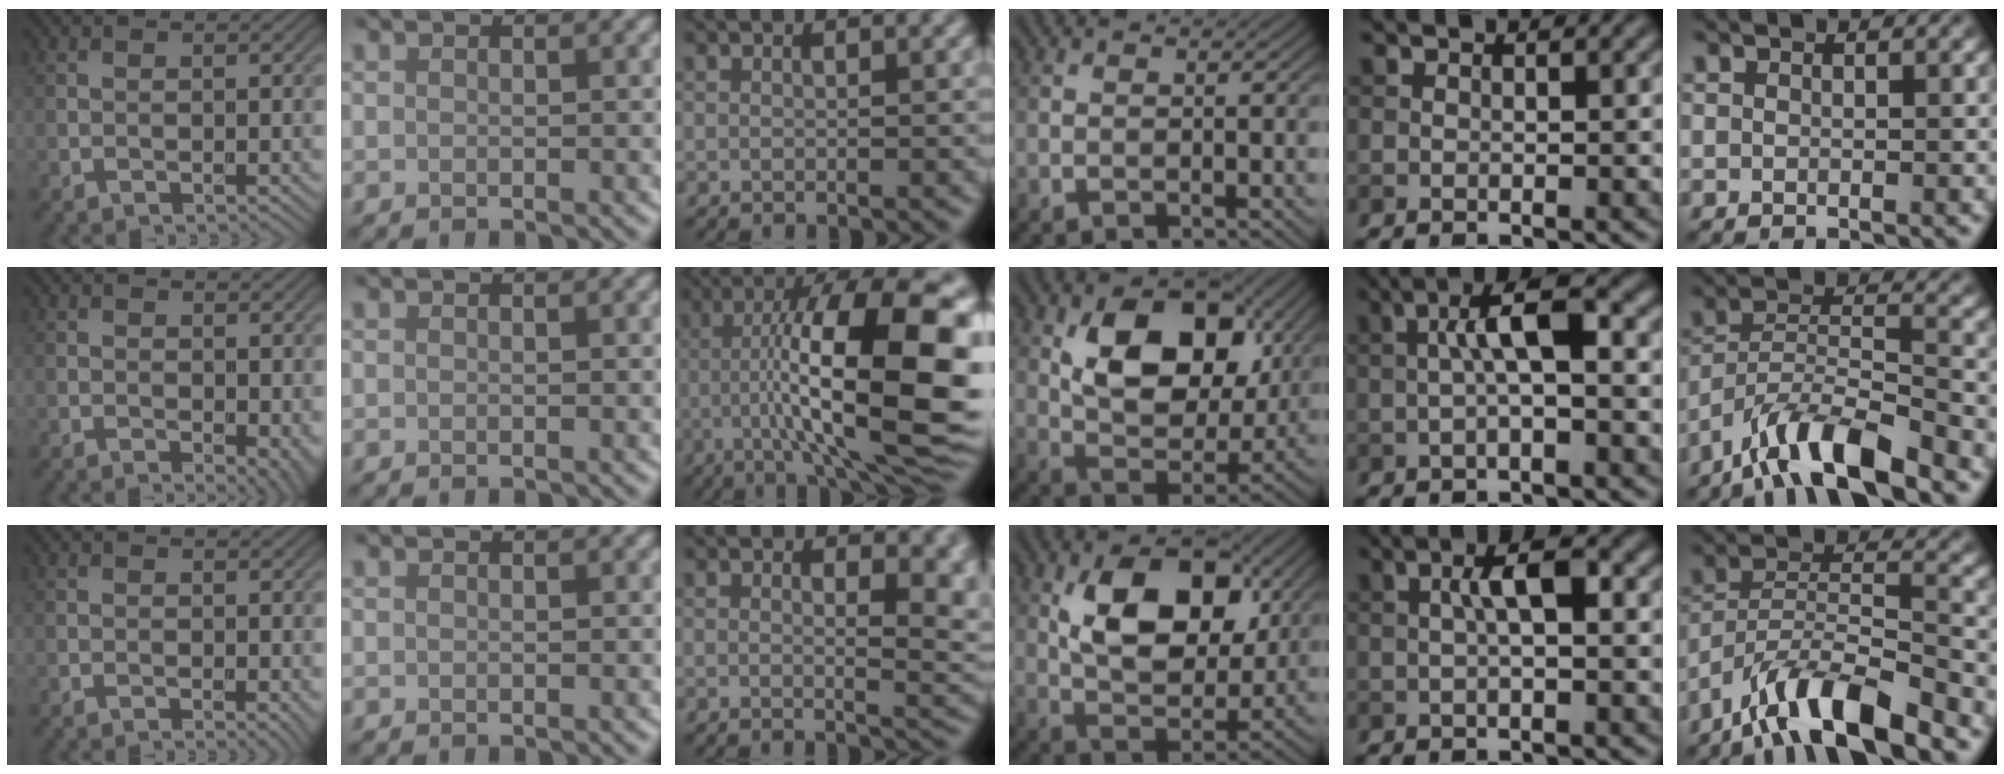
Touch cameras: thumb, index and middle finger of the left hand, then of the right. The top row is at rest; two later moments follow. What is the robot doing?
{"motion": "unscrew", "object": "dispenser bottle"}